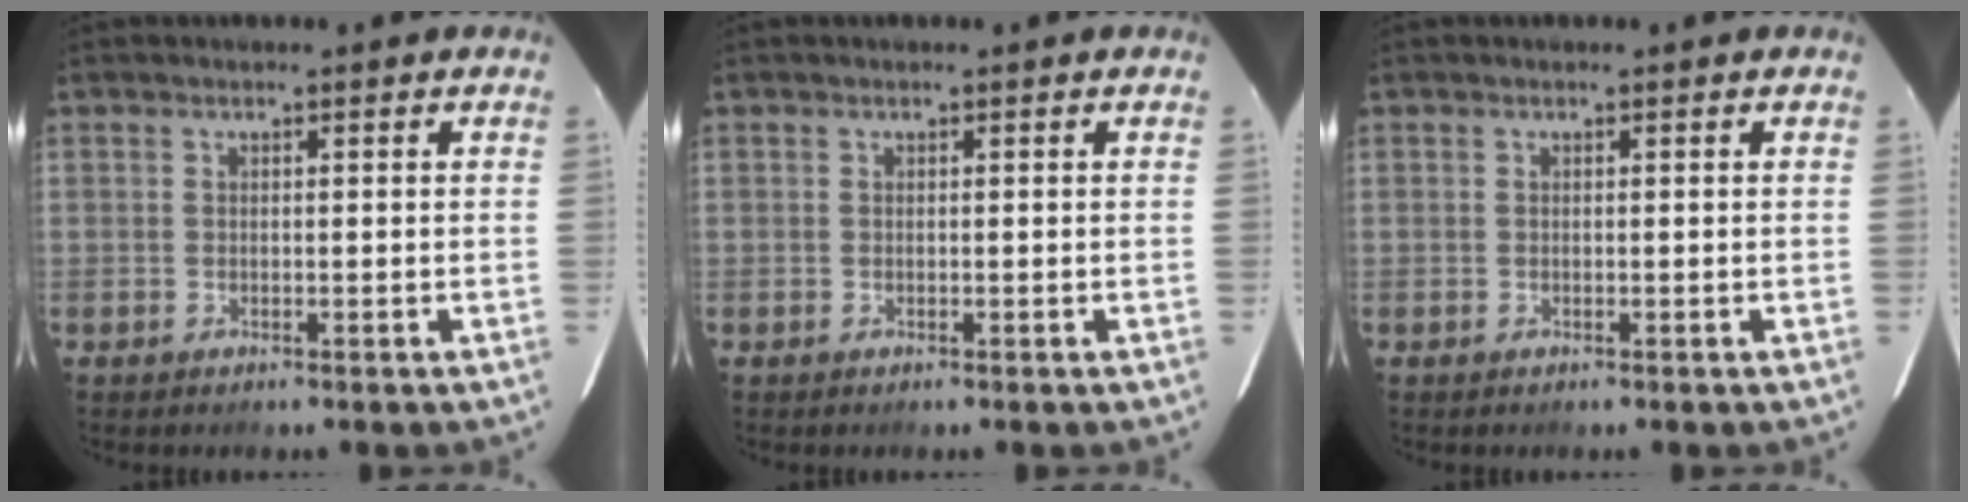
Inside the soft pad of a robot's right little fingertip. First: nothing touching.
{"total": 0.0}
{"total": 0.0}